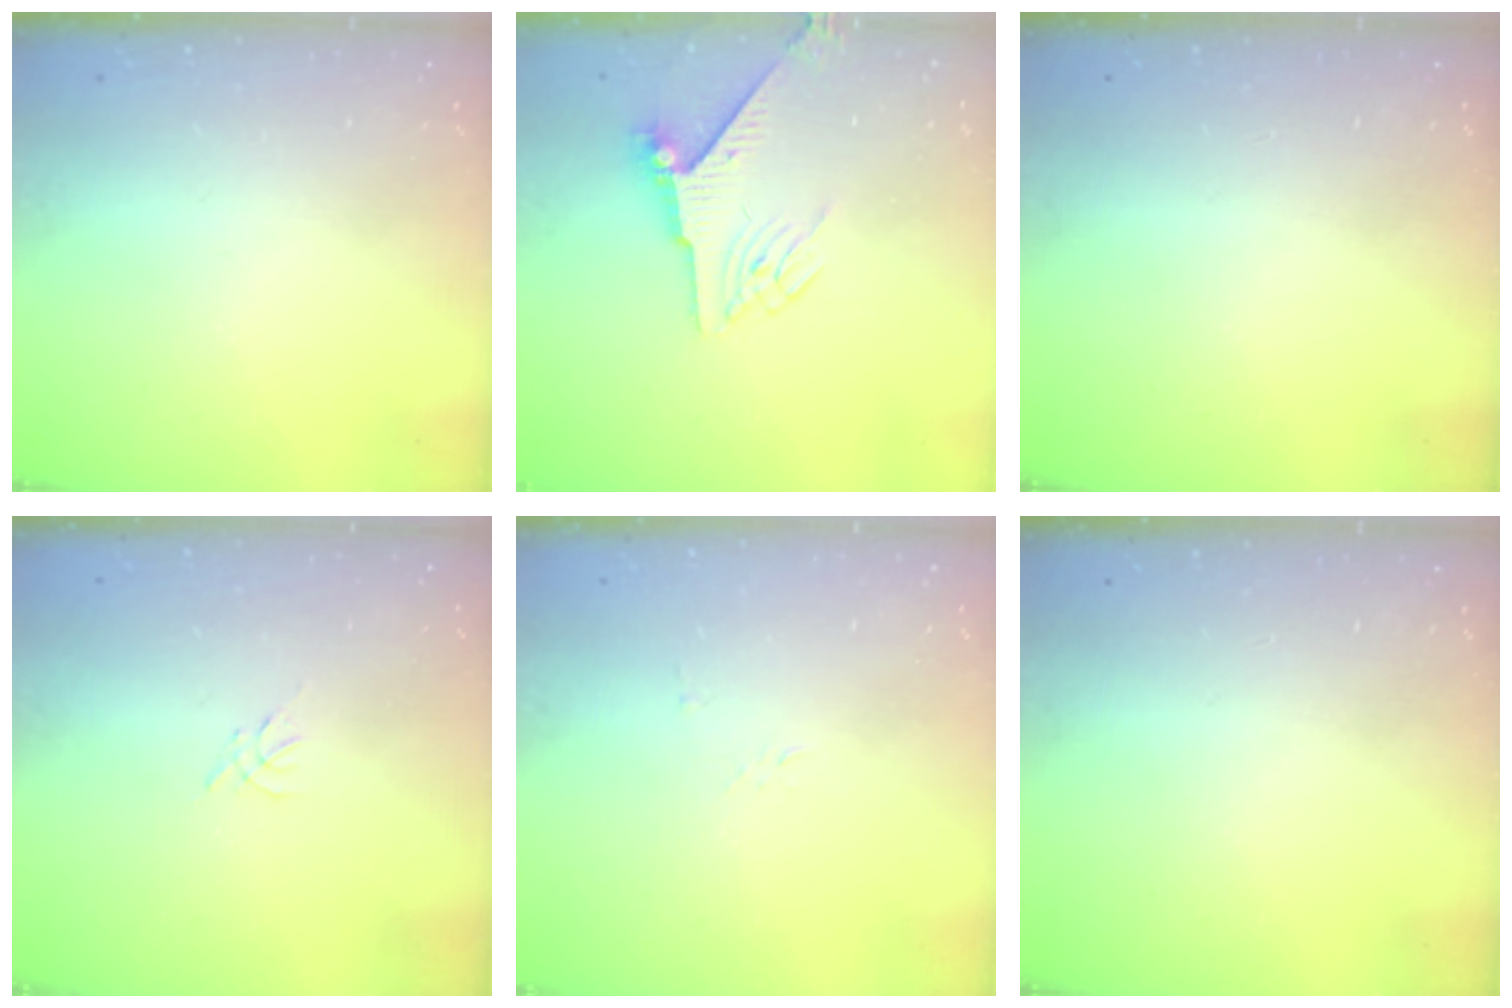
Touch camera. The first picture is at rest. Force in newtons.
{"total": 6.0, "press": 5.9, "slide": 1.0}
{"total": 0.0}
{"total": 0.0}
{"total": 2.7, "press": 2.7, "slide": 0.3}
{"total": 0.0}